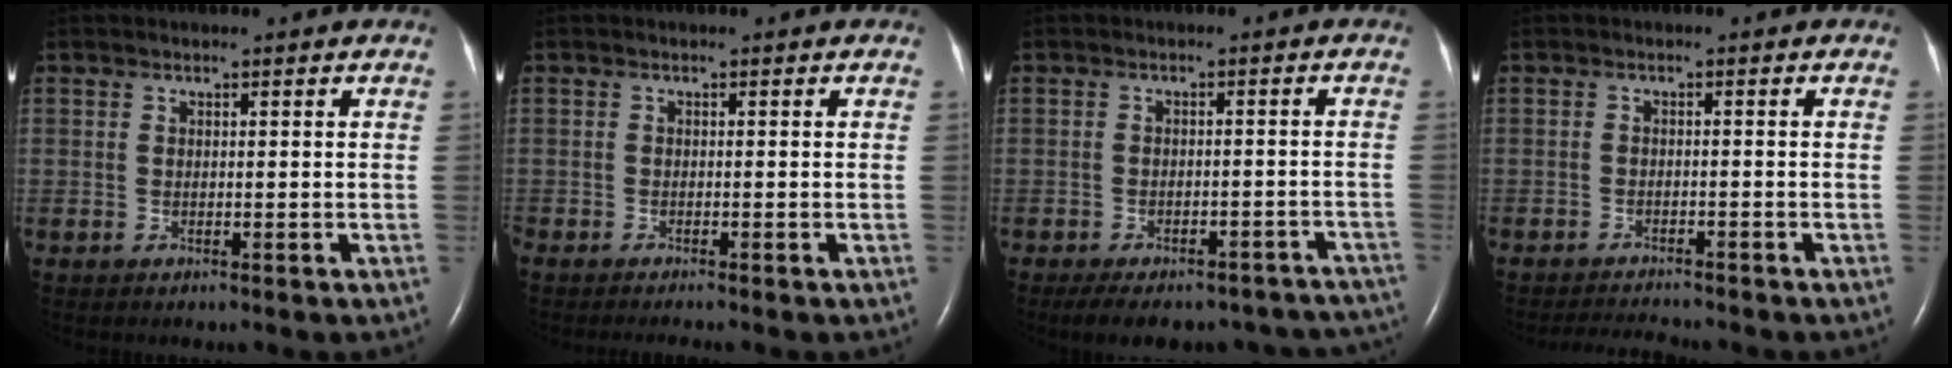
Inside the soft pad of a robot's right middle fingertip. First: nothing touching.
{"total": 1.8, "force": [-1.6, -0.2, 0.8], "torque": [-0.013, -0.002, -0.024]}
{"total": 19.4, "force": [-16.2, 7.9, 7.0], "torque": [-0.104, 0.012, -0.183]}
{"total": 3.8, "force": [-3.8, -0.2, 0.7], "torque": [-0.018, -0.016, -0.060]}